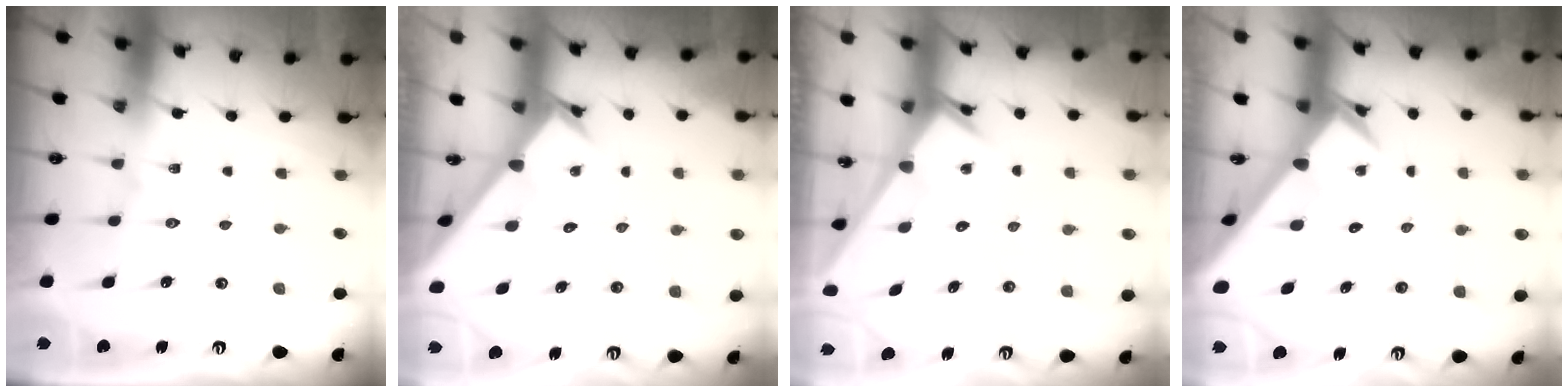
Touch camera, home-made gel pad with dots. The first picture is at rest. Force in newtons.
{"total": 2.4, "press": 2.4, "slide": 0.1}
{"total": 2.5, "press": 2.5, "slide": 0.1}
{"total": 3.2, "press": 3.2, "slide": 0.2}